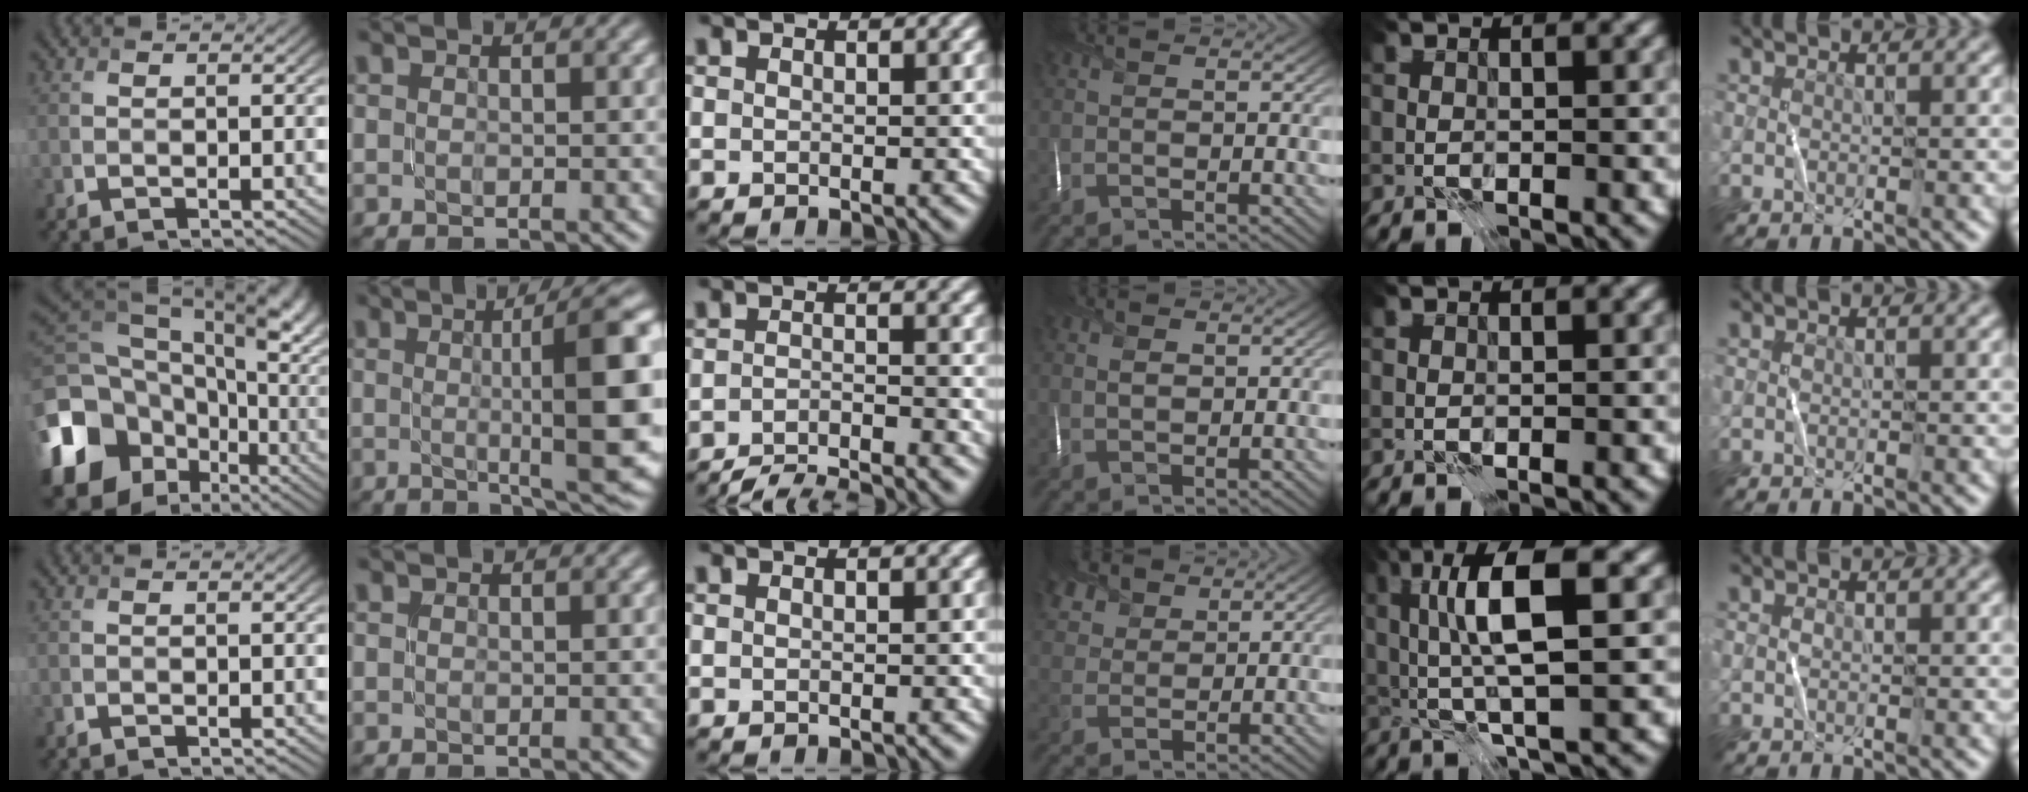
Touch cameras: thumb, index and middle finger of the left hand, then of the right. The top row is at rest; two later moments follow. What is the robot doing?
{"motion": "fold", "object": "scarf"}